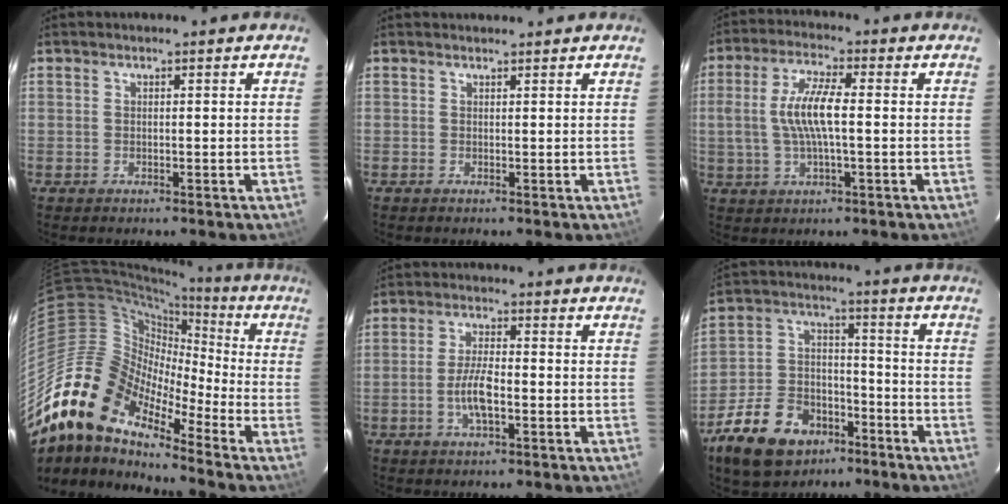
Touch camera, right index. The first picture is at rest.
{"total": 1.4, "force": [1.3, 0.5, 0.3], "torque": [-0.010, 0.007, 0.018]}
{"total": 8.5, "force": [-0.1, 2.2, 8.2], "torque": [-0.162, 0.004, 0.001]}
{"total": 17.2, "force": [-12.8, 6.8, 9.2], "torque": [-0.146, -0.009, -0.265]}
{"total": 5.8, "force": [-1.8, 1.7, 5.2], "torque": [-0.106, 0.001, -0.035]}
{"total": 17.5, "force": [-10.6, 10.7, 8.9], "torque": [-0.211, 0.008, -0.172]}